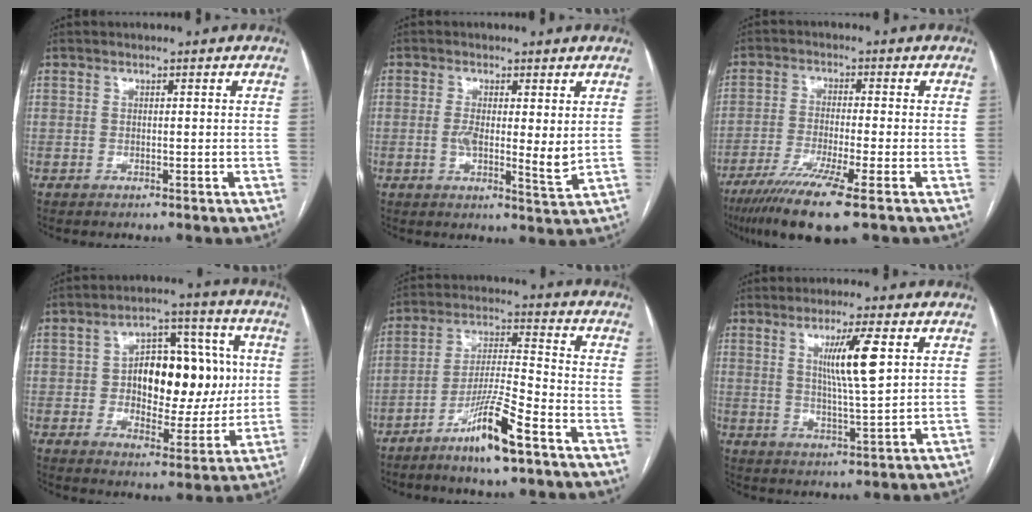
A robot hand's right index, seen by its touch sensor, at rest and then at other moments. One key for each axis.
{"total": 5.9, "fx": 0.4, "fy": 1.4, "fz": 5.8, "tx": -0.096, "ty": -0.013, "tz": 0.004}
{"total": 10.7, "fx": -6.7, "fy": 0.0, "fz": 8.4, "tx": -0.151, "ty": -0.028, "tz": -0.113}
{"total": 15.3, "fx": 1.2, "fy": 8.0, "fz": 12.9, "tx": -0.184, "ty": 0.036, "tz": 0.026}
{"total": 10.3, "fx": -6.4, "fy": 0.3, "fz": 8.0, "tx": -0.156, "ty": -0.012, "tz": -0.120}
{"total": 7.8, "fx": 2.5, "fy": -0.2, "fz": 7.4, "tx": -0.132, "ty": -0.008, "tz": 0.046}